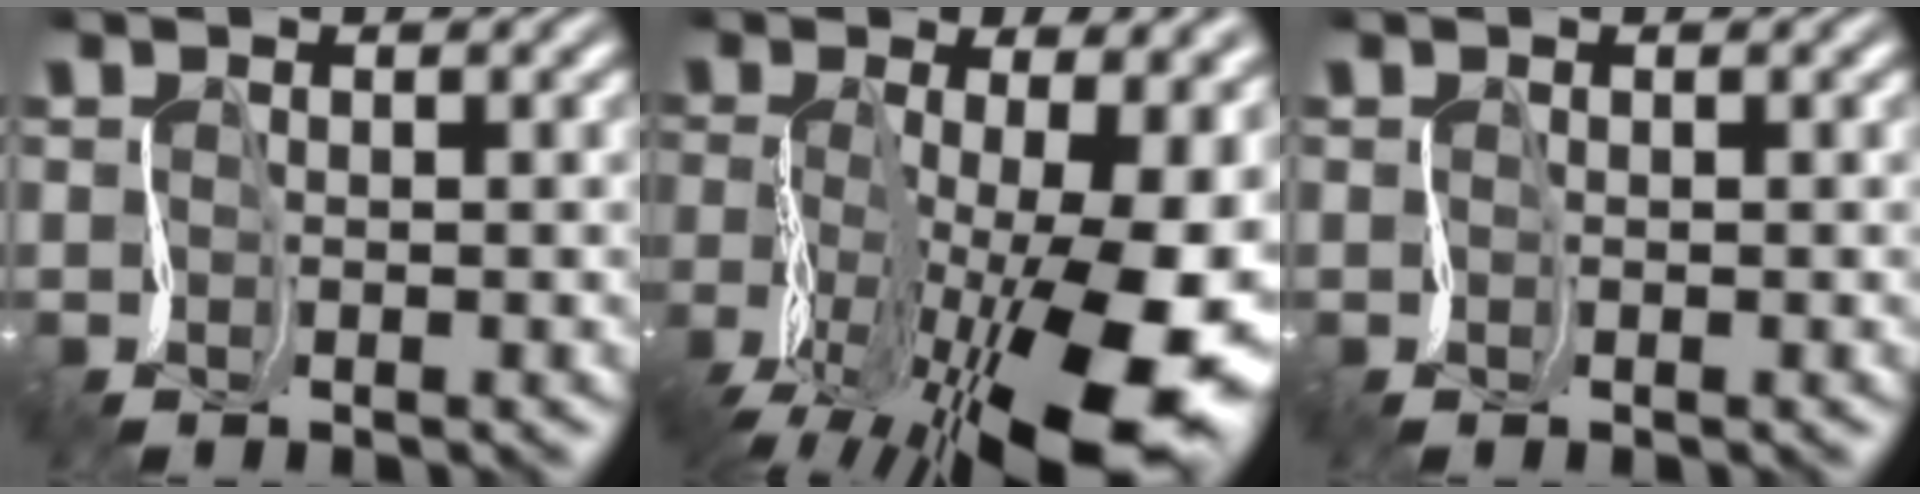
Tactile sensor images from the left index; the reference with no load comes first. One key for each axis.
{"total": 14.1, "fx": -4.3, "fy": 5.8, "fz": 12.1, "tx": -0.236, "ty": -0.009, "tz": -0.076}
{"total": 0.0}